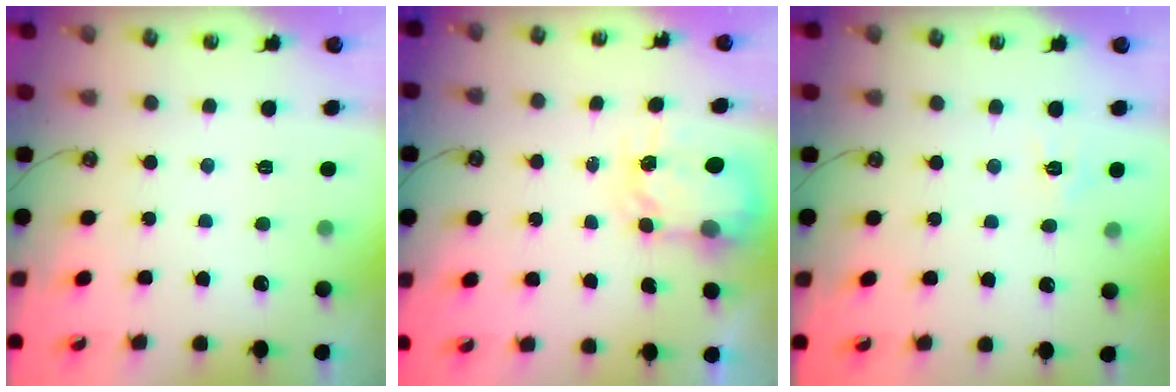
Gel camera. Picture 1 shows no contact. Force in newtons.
{"total": 4.0, "press": 3.9, "slide": 0.5}
{"total": 6.4, "press": 6.3, "slide": 0.7}